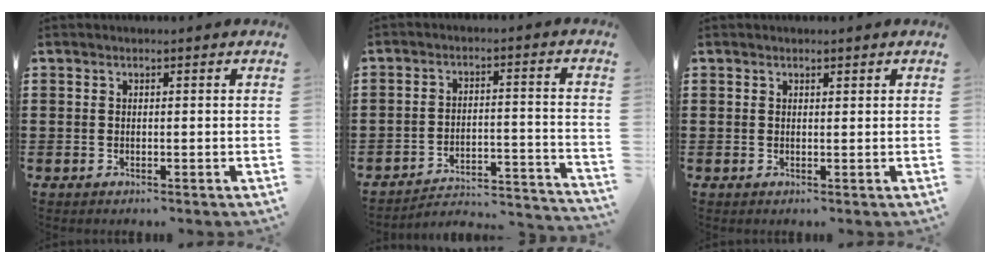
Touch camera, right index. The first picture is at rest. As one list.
[{"total": 3.4, "force": [-3.3, 0.2, 0.6], "torque": [-0.017, 0.001, -0.072]}, {"total": 0.5, "force": [0.4, 0.3, 0.1], "torque": [-0.003, 0.002, 0.008]}]